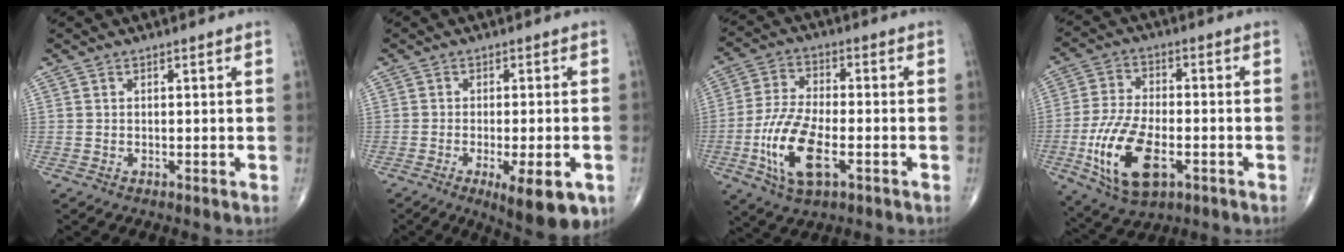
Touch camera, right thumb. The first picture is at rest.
{"total": 10.9, "force": [-4.4, 3.3, 9.4], "torque": [-0.123, -0.007, -0.056]}
{"total": 13.2, "force": [-4.2, 5.8, 11.1], "torque": [-0.228, 0.011, -0.077]}
{"total": 15.2, "force": [-4.8, 7.6, 12.2], "torque": [-0.238, 0.007, -0.081]}